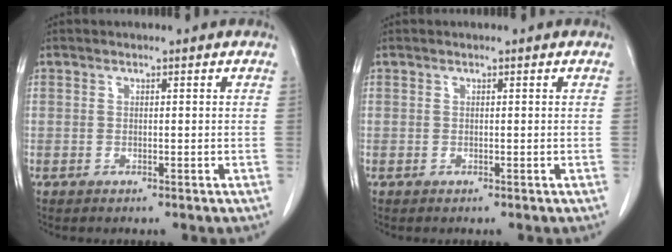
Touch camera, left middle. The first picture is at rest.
{"total": 0.0}